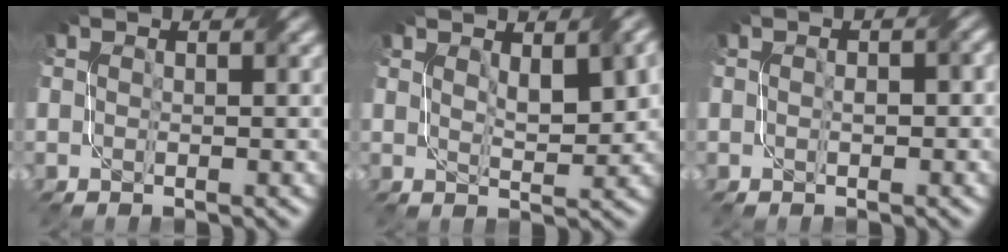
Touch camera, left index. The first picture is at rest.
{"total": 3.9, "force": [1.7, 1.2, 3.3], "torque": [-0.060, 0.000, 0.033]}
{"total": 1.3, "force": [-0.2, 0.6, 1.1], "torque": [-0.017, 0.002, -0.002]}